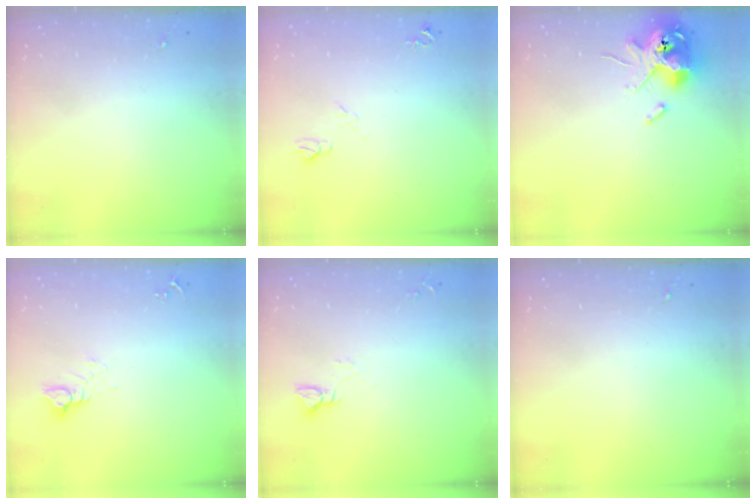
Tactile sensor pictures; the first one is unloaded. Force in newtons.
{"total": 6.7, "press": 6.7, "slide": 0.7}
{"total": 14.6, "press": 14.4, "slide": 2.8}
{"total": 4.3, "press": 4.3, "slide": 0.3}
{"total": 3.0, "press": 3.0, "slide": 0.3}
{"total": 0.0}